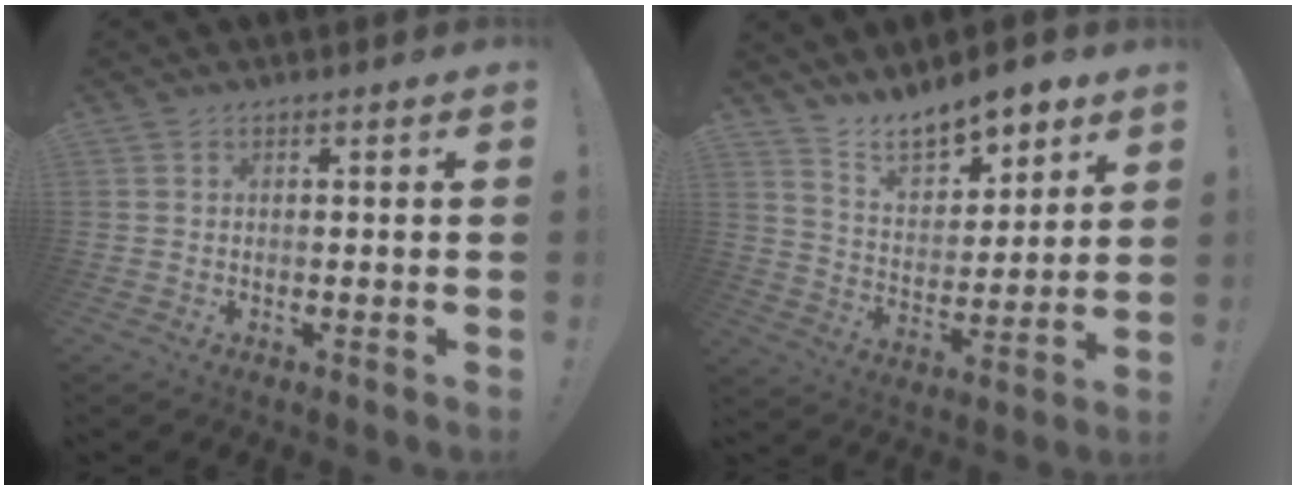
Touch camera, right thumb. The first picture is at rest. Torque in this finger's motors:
{"motor_torque": [-0.21, 2.03, 0.17, 0.16, 0.08]}